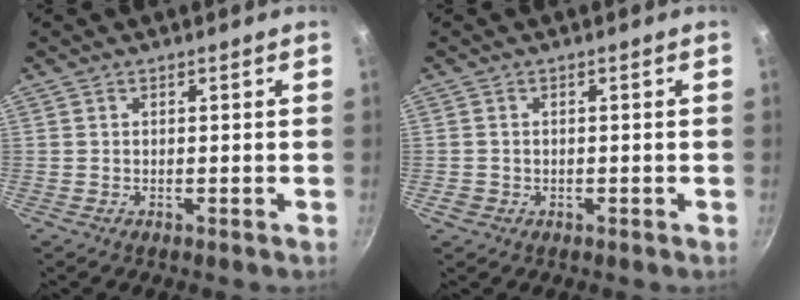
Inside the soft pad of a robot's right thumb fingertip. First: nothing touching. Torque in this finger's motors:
{"motor_torque": [0.28, 0.06, 0.06, -0.39, -0.02]}